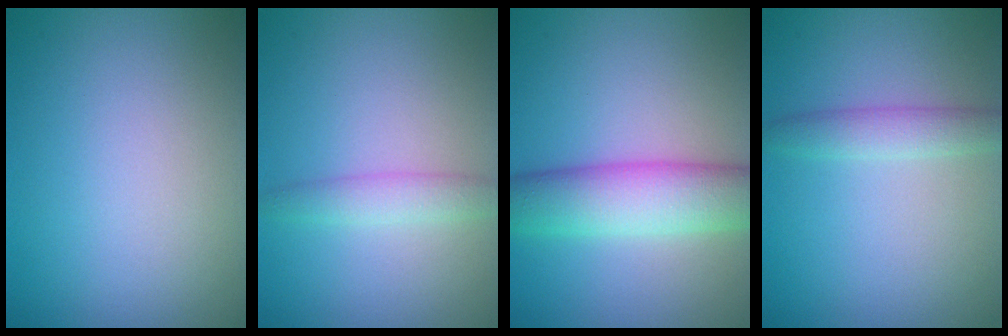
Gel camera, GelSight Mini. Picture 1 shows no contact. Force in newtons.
{"total": 1.9, "press": 1.9, "slide": 0.1}
{"total": 6.2, "press": 6.2, "slide": 0.3}
{"total": 2.1, "press": 2.1, "slide": 0.1}